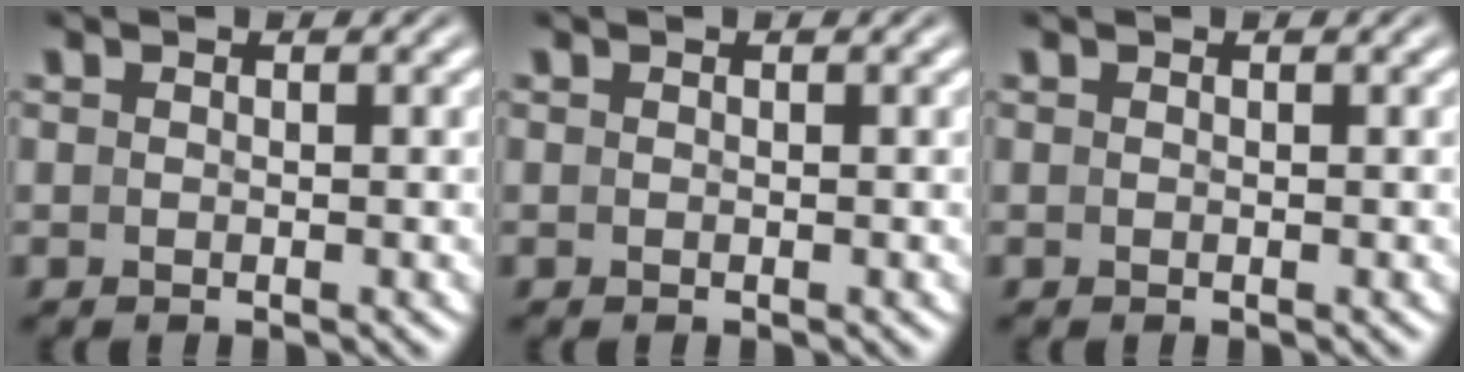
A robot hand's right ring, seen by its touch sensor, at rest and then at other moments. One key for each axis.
{"total": 0.0}
{"total": 0.0}